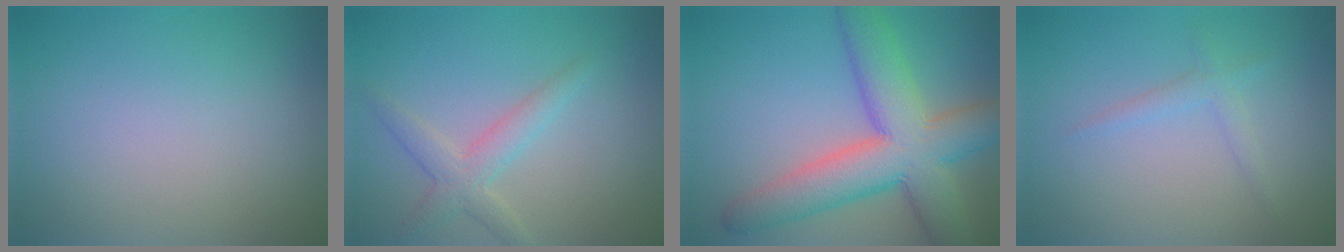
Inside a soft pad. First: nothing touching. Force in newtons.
{"total": 2.8, "press": 2.8, "slide": 0.1}
{"total": 10.3, "press": 10.3, "slide": 0.3}
{"total": 1.4, "press": 1.4, "slide": 0.0}